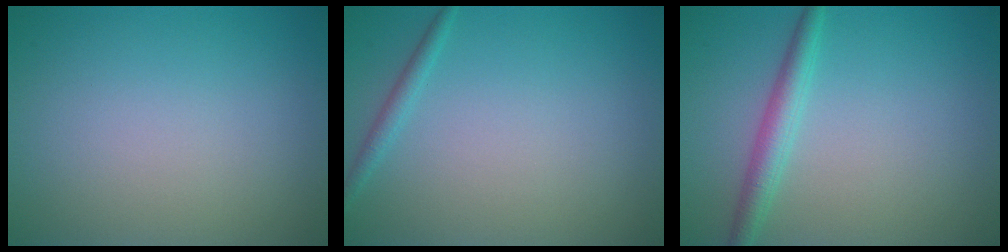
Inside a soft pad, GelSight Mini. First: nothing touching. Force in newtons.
{"total": 1.1, "press": 1.1, "slide": 0.1}
{"total": 2.5, "press": 2.5, "slide": 0.1}